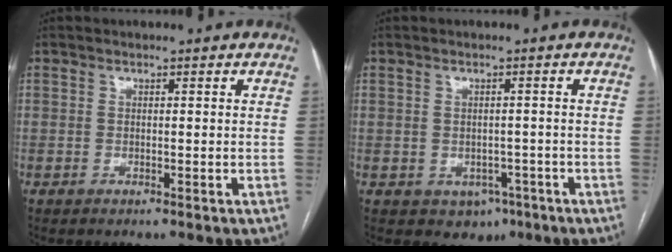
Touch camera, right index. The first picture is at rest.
{"total": 3.6, "force": [-1.6, 2.7, 1.6], "torque": [-0.013, 0.004, -0.010]}